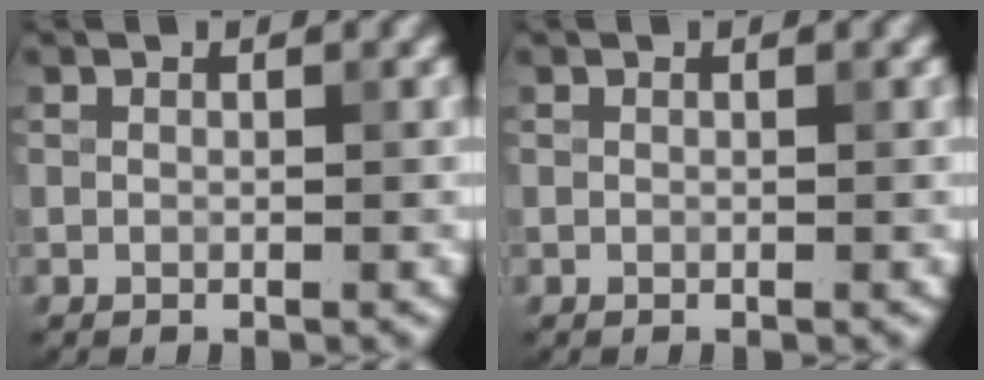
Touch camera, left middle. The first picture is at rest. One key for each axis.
{"total": 0.0}